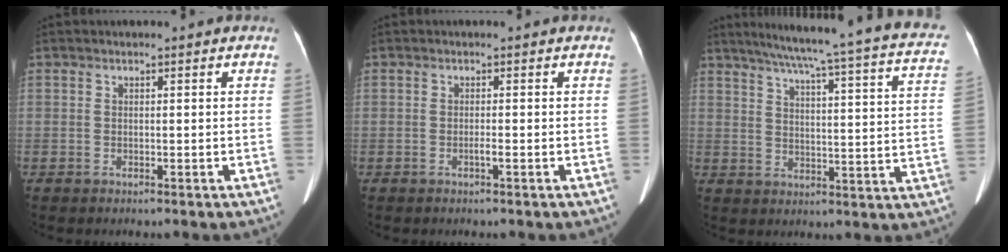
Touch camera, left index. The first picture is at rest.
{"total": 0.6, "force": [-0.3, -0.1, 0.5], "torque": [-0.011, 0.001, -0.005]}
{"total": 25.6, "force": [20.8, 1.5, 14.9], "torque": [-0.218, -0.025, 0.244]}